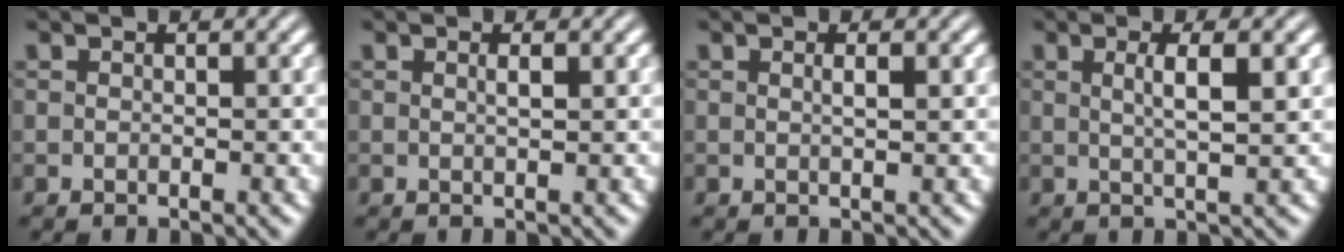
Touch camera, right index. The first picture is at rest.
{"total": 1.2, "force": [0.2, -0.8, 0.8], "torque": [-0.007, -0.002, 0.008]}
{"total": 1.2, "force": [0.2, -0.8, 0.9], "torque": [-0.009, -0.001, 0.006]}
{"total": 2.8, "force": [0.8, -1.1, 2.5], "torque": [-0.030, -0.003, 0.021]}